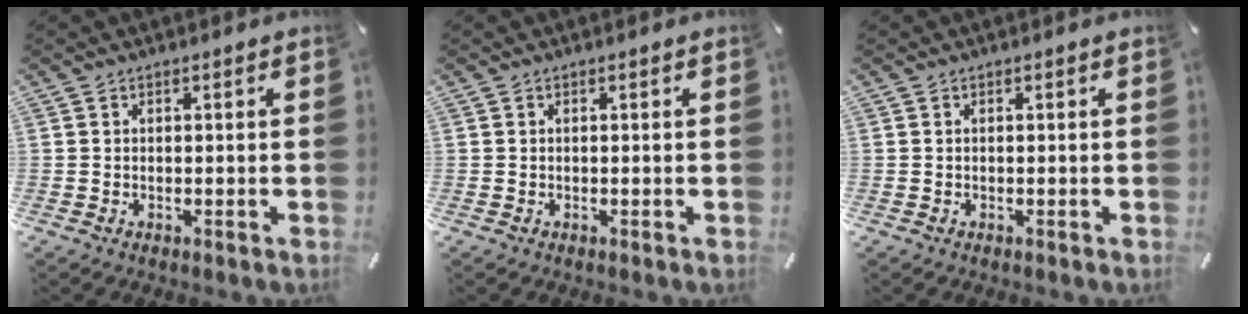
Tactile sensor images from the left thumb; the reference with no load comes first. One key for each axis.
{"total": 0.0}
{"total": 0.0}